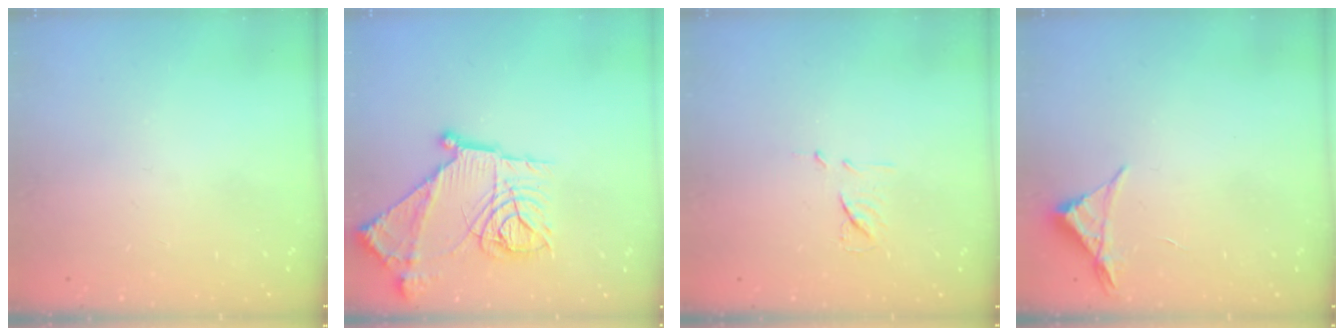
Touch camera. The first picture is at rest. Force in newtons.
{"total": 22.2, "press": 22.1, "slide": 2.3}
{"total": 6.8, "press": 6.7, "slide": 0.6}
{"total": 3.5, "press": 3.5, "slide": 0.6}